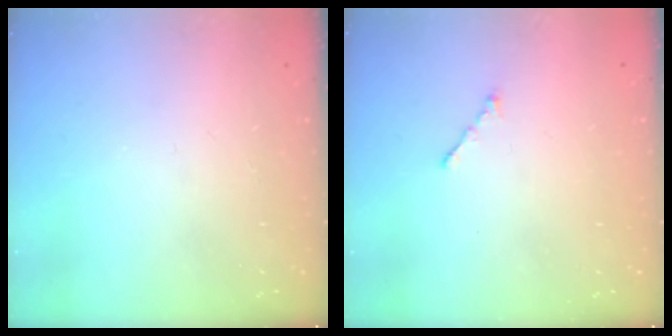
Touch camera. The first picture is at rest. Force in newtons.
{"total": 0.9, "press": 0.8, "slide": 0.2}